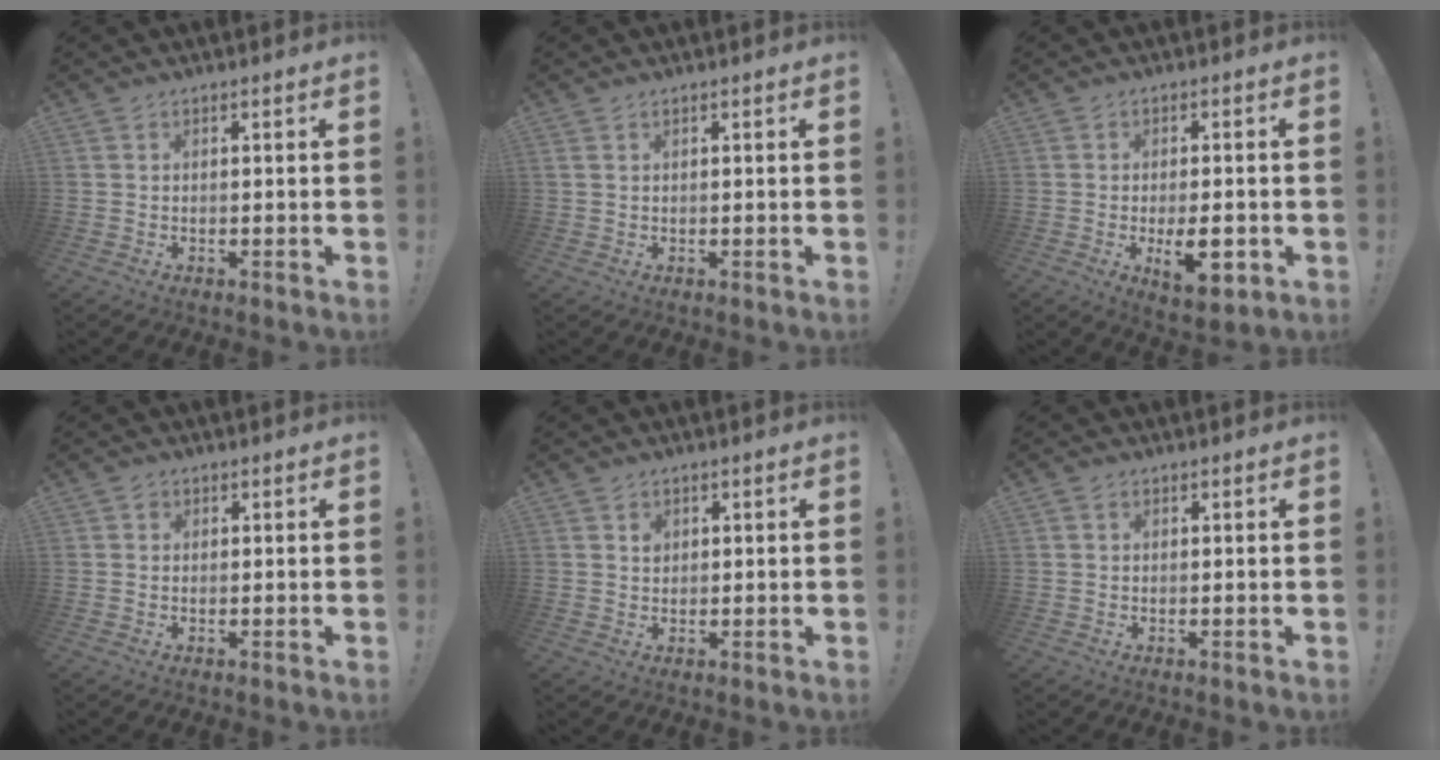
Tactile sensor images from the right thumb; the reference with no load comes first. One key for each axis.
{"total": 1.1, "fx": 0.6, "fy": 0.5, "fz": 0.7, "tx": -0.020, "ty": 0.003, "tz": 0.014}
{"total": 9.0, "fx": -2.6, "fy": 3.4, "fz": 7.9, "tx": -0.115, "ty": 0.002, "tz": -0.039}
{"total": 1.0, "fx": 0.4, "fy": 0.9, "fz": 0.2, "tx": 0.005, "ty": 0.001, "tz": 0.006}
{"total": 1.8, "fx": 0.8, "fy": 1.5, "fz": 0.5, "tx": -0.001, "ty": -0.002, "tz": 0.013}
{"total": 0.9, "fx": 0.5, "fy": 0.7, "fz": 0.1, "tx": 0.006, "ty": 0.001, "tz": 0.006}